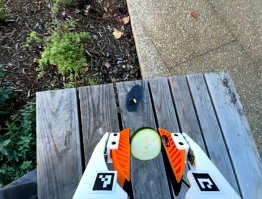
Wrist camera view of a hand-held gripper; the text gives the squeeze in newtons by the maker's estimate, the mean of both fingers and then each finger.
{"total": 5.9, "left": 5.9, "right": 5.9}